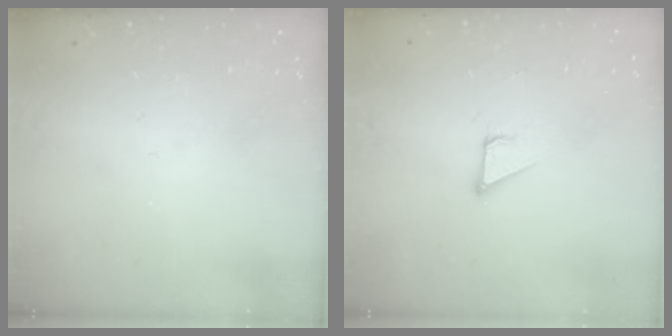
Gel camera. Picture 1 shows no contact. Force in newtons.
{"total": 3.3, "press": 3.3, "slide": 0.1}